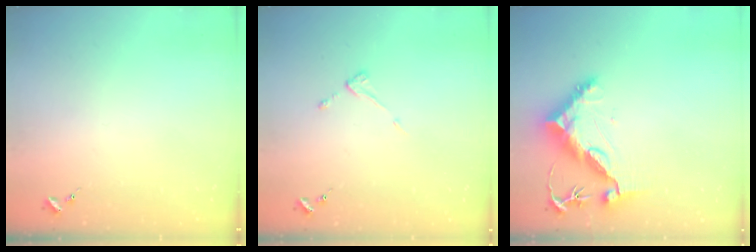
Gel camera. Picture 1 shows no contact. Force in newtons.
{"total": 4.1, "press": 4.1, "slide": 0.3}
{"total": 12.2, "press": 12.1, "slide": 1.3}